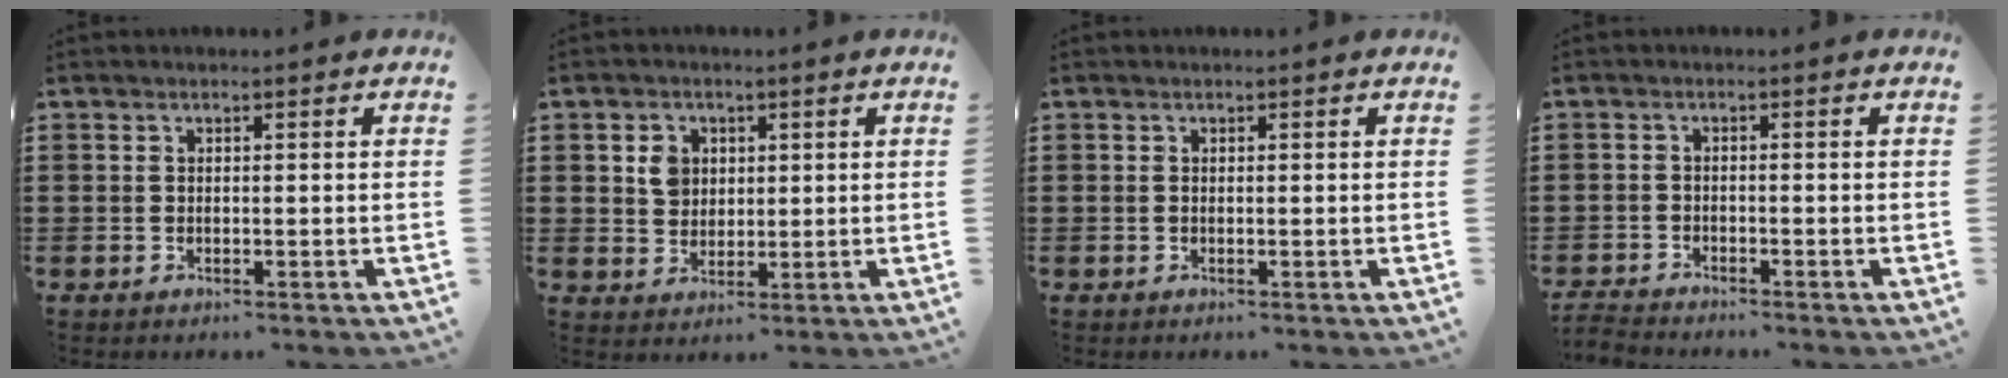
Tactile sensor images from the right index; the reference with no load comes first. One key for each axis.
{"total": 4.0, "fx": 1.1, "fy": 3.4, "fz": 1.8, "tx": -0.040, "ty": 0.010, "tz": 0.017}
{"total": 0.0}
{"total": 1.8, "fx": -1.8, "fy": 0.0, "fz": -0.1, "tx": -0.003, "ty": 0.001, "tz": -0.040}